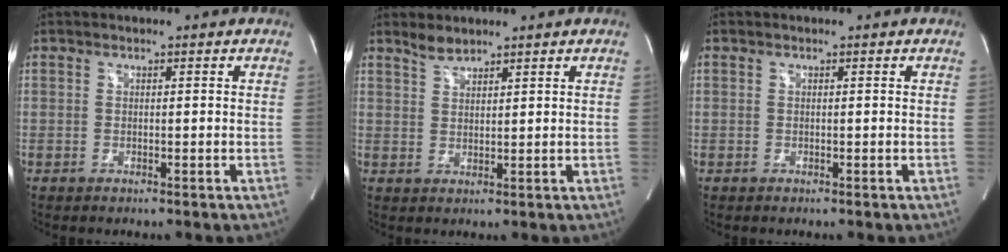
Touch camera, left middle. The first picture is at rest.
{"total": 2.5, "force": [2.3, 0.6, 0.7], "torque": [-0.017, 0.005, 0.046]}
{"total": 0.0}